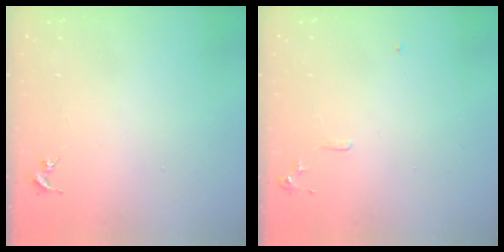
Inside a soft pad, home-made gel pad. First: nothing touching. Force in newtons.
{"total": 6.0, "press": 6.0, "slide": 0.7}